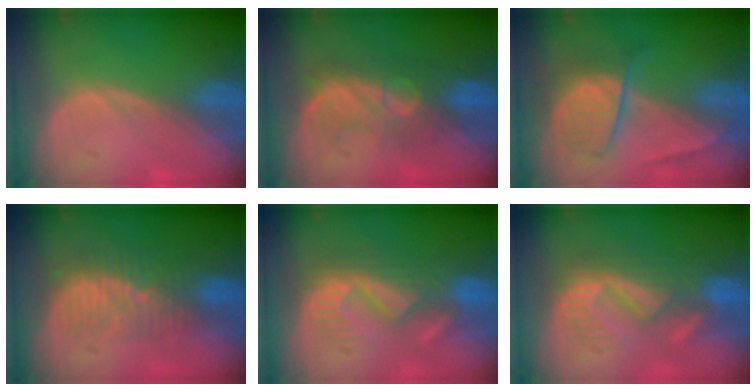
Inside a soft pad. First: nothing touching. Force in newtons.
{"total": 7.8, "press": 7.7, "slide": 1.3}
{"total": 6.7, "press": 6.7, "slide": 0.6}
{"total": 8.5, "press": 7.6, "slide": 3.9}
{"total": 8.6, "press": 8.2, "slide": 2.6}
{"total": 8.6, "press": 8.2, "slide": 2.8}